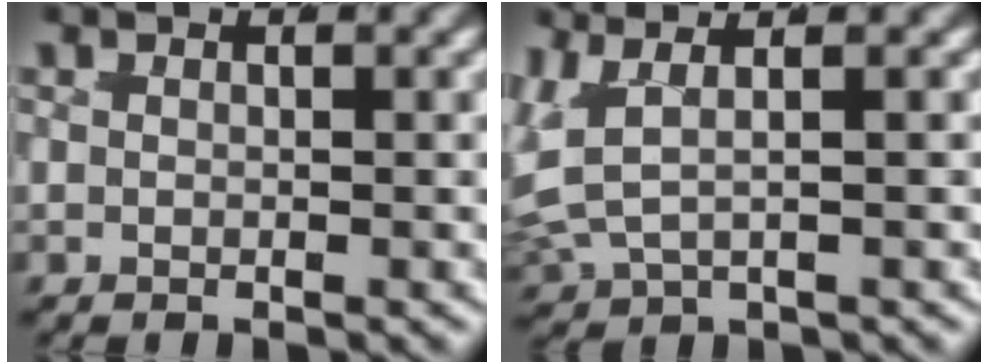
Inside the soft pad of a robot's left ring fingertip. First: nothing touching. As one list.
[{"total": 6.6, "force": [0.5, 5.0, 4.2], "torque": [-0.125, -0.009, 0.003]}]